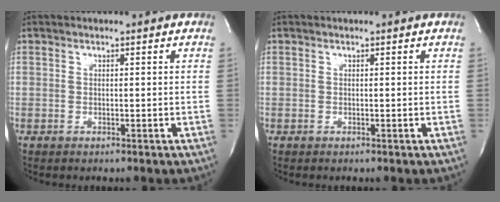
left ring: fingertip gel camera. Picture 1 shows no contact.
{"total": 0.0}